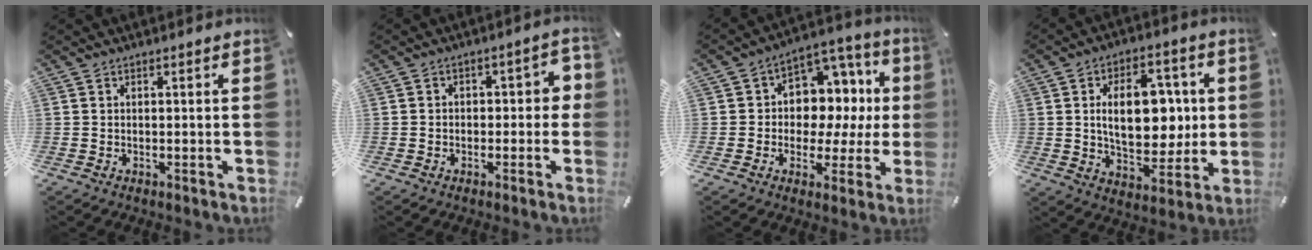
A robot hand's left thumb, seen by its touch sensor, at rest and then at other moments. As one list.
[{"total": 4.1, "force": [-1.5, 2.8, 2.5], "torque": [-0.038, 0.015, -0.033]}, {"total": 11.5, "force": [1.1, 9.8, 5.9], "torque": [-0.069, -0.023, 0.029]}, {"total": 16.3, "force": [1.8, 10.2, 12.7], "torque": [-0.209, 0.006, 0.028]}]